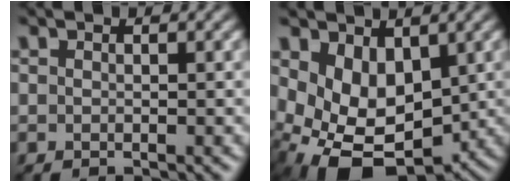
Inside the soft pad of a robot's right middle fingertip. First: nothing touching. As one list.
[{"total": 8.2, "force": [-0.2, 5.5, 6.1], "torque": [-0.120, -0.024, 0.010]}]